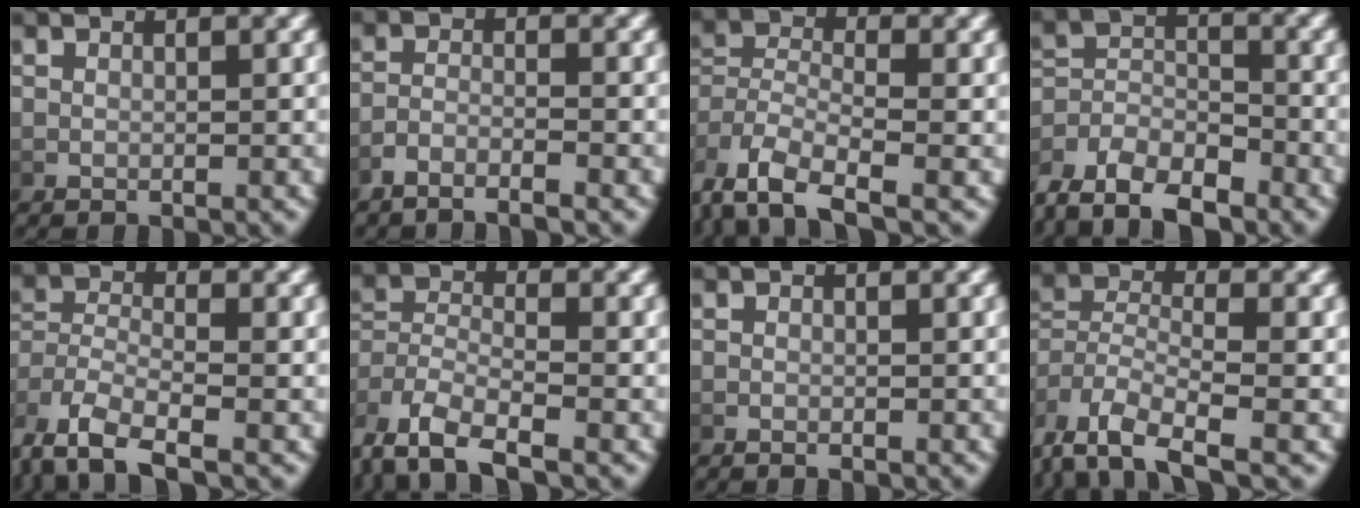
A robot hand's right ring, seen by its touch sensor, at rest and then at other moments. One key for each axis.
{"total": 3.4, "fx": -3.0, "fy": 0.5, "fz": 1.5, "tx": -0.027, "ty": -0.003, "tz": -0.054}
{"total": 5.4, "fx": -1.8, "fy": 3.7, "fz": 3.4, "tx": -0.096, "ty": -0.028, "tz": -0.025}
{"total": 6.9, "fx": -3.9, "fy": 4.5, "fz": 3.5, "tx": -0.088, "ty": -0.032, "tz": -0.061}
{"total": 4.9, "fx": -1.8, "fy": 3.2, "fz": 3.2, "tx": -0.091, "ty": -0.028, "tz": -0.021}
{"total": 5.2, "fx": -1.9, "fy": 3.8, "fz": 3.1, "tx": -0.087, "ty": -0.024, "tz": -0.030}
{"total": 0.6, "fx": -0.6, "fy": 0.0, "fz": -0.1, "tx": 0.002, "ty": -0.005, "tz": -0.008}
{"total": 6.1, "fx": -2.3, "fy": 3.9, "fz": 4.1, "tx": -0.110, "ty": -0.027, "tz": -0.031}